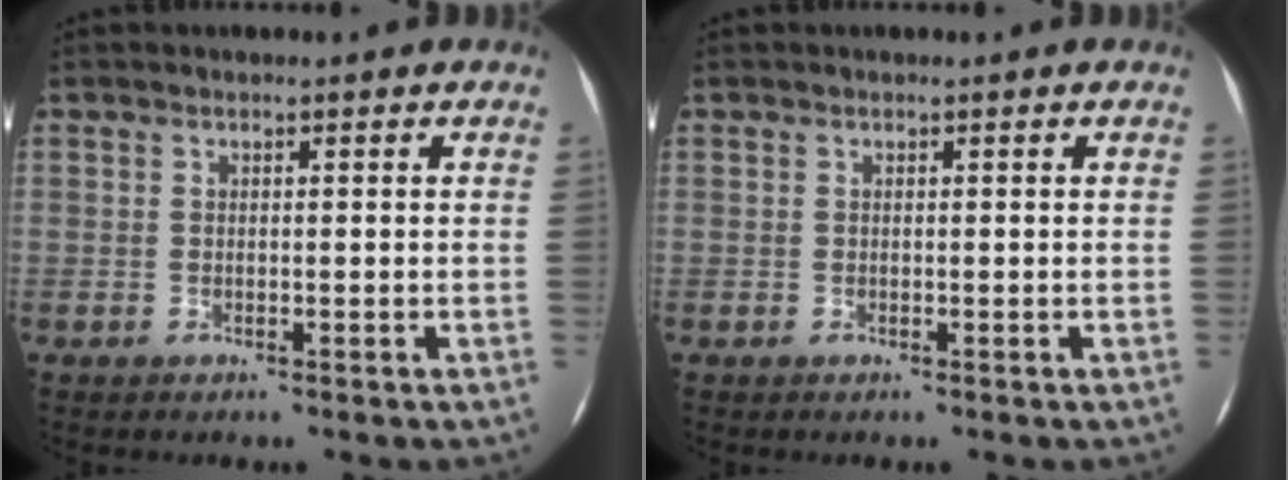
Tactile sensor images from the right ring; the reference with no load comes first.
{"total": 0.0}